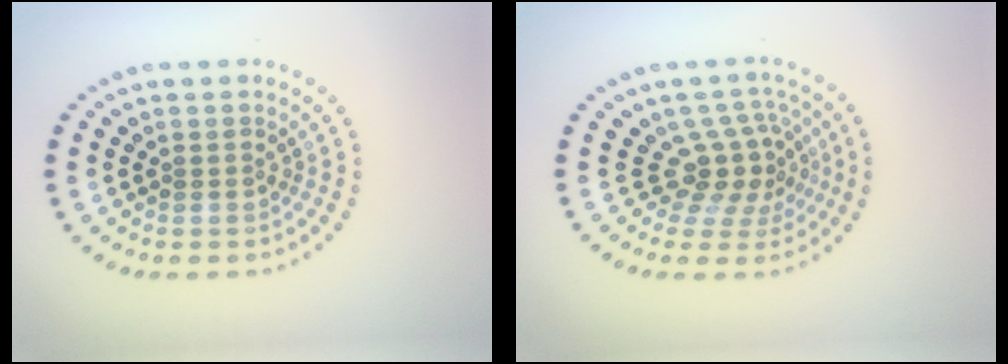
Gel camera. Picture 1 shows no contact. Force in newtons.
{"total": 3.6, "press": 2.6, "slide": 2.5}